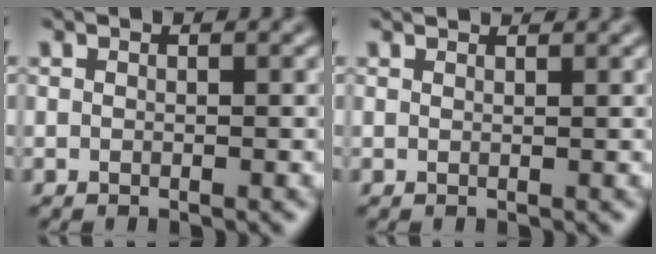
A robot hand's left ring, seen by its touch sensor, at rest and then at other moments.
{"total": 1.4, "force": [1.3, 0.2, 0.4], "torque": [-0.008, -0.005, 0.010]}